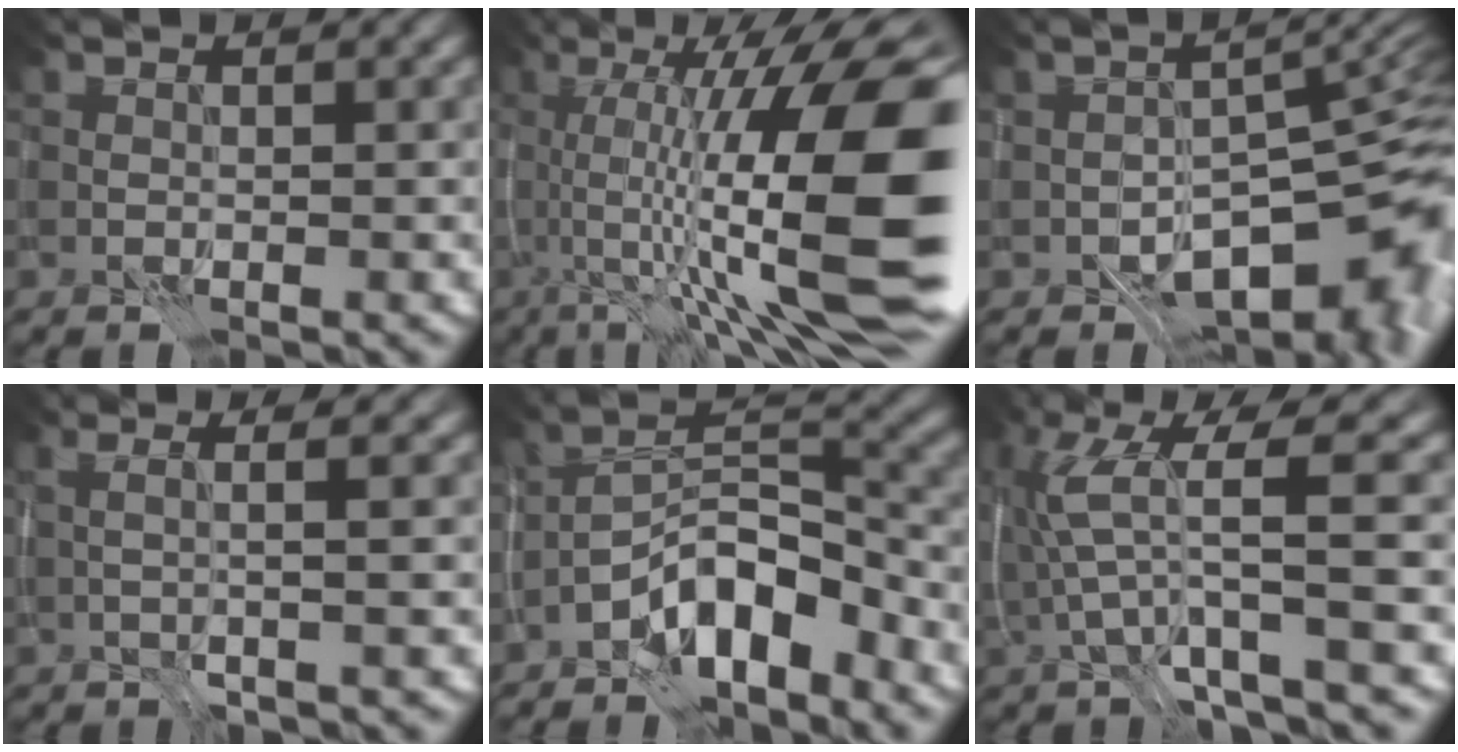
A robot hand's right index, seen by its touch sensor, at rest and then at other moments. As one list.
[{"total": 17.0, "force": [-0.7, 4.7, 16.3], "torque": [-0.237, 0.023, -0.010]}, {"total": 9.8, "force": [-4.8, 5.0, 6.9], "torque": [-0.072, -0.004, -0.075]}, {"total": 3.9, "force": [0.6, 1.3, 3.6], "torque": [-0.041, 0.019, -0.014]}, {"total": 6.8, "force": [-4.4, 2.5, 4.5], "torque": [-0.066, 0.015, -0.088]}, {"total": 7.8, "force": [0.0, 1.3, 7.7], "torque": [-0.147, 0.008, -0.004]}]